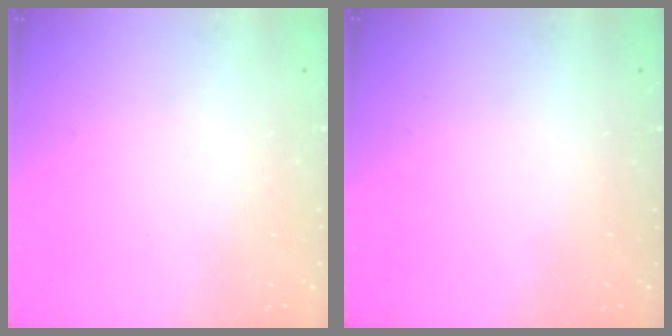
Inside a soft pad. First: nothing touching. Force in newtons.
{"total": 0.0}